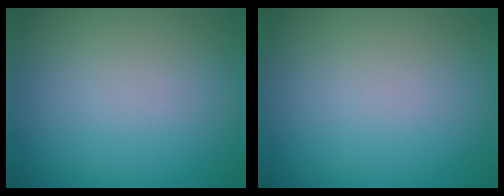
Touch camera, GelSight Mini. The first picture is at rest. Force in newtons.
{"total": 0.0}